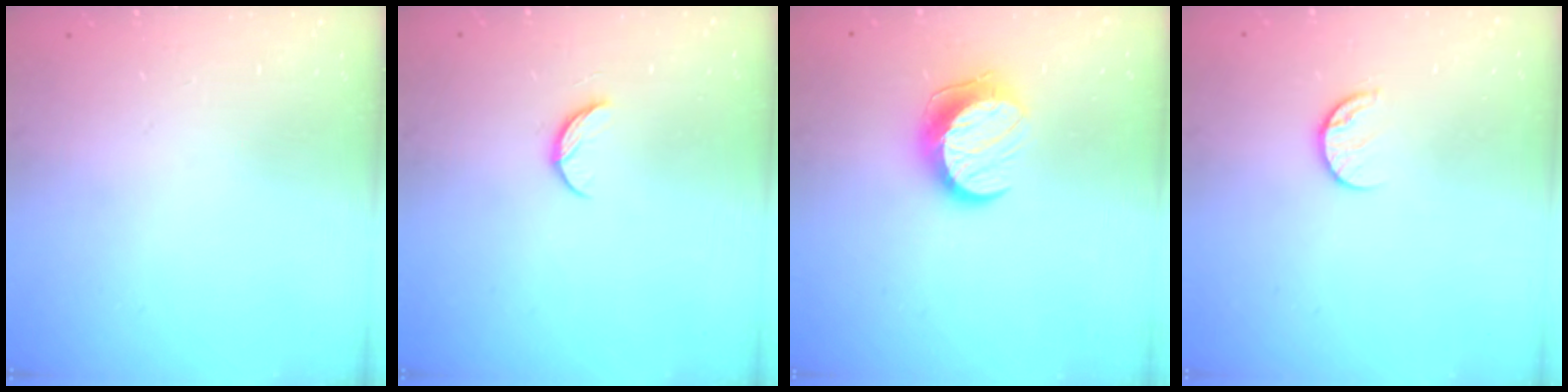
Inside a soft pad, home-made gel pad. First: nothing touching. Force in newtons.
{"total": 5.1, "press": 5.1, "slide": 0.6}
{"total": 10.2, "press": 10.2, "slide": 0.3}
{"total": 7.9, "press": 7.8, "slide": 0.7}